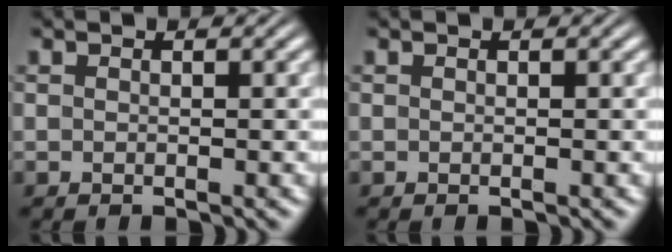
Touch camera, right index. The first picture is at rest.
{"total": 0.0}